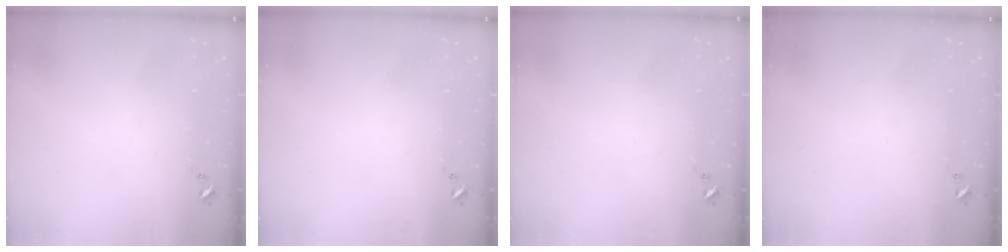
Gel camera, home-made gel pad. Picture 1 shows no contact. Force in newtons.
{"total": 0.0}
{"total": 0.0}
{"total": 0.0}